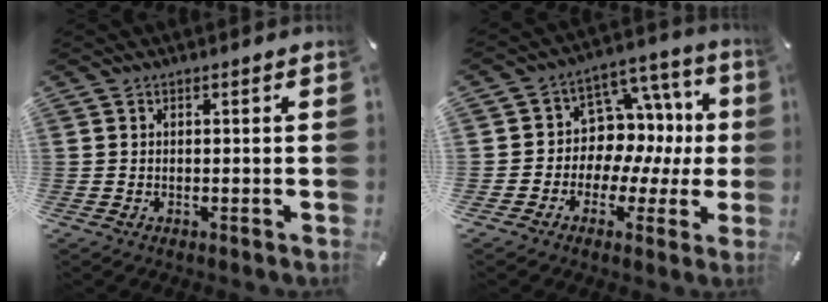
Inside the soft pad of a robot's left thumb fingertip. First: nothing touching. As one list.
[{"total": 10.0, "force": [1.1, 9.3, 3.7], "torque": [-0.055, -0.033, 0.028]}]